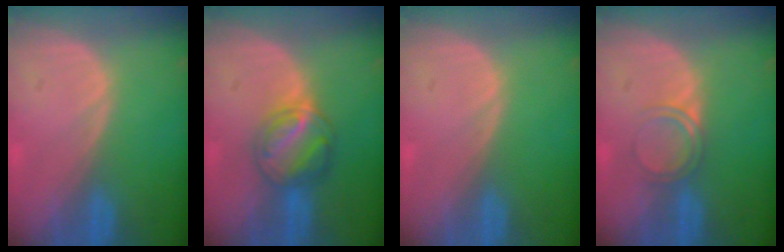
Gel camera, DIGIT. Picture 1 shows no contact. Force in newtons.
{"total": 5.8, "press": 5.8, "slide": 0.6}
{"total": 0.0}
{"total": 2.8, "press": 2.8, "slide": 0.2}